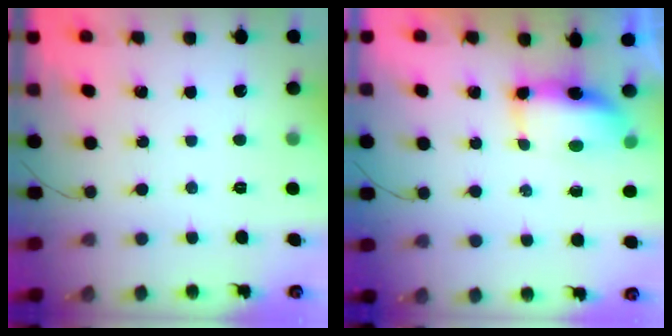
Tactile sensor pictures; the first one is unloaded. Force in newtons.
{"total": 7.2, "press": 7.0, "slide": 1.8}